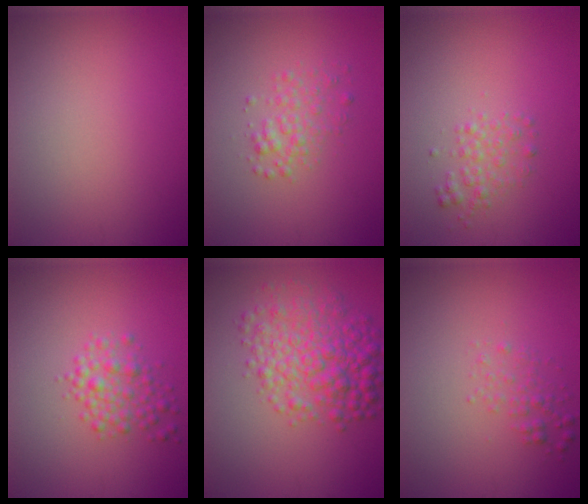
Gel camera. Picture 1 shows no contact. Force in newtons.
{"total": 2.1, "press": 2.1, "slide": 0.1}
{"total": 1.8, "press": 1.8, "slide": 0.0}
{"total": 2.8, "press": 2.8, "slide": 0.1}
{"total": 6.1, "press": 6.1, "slide": 0.1}
{"total": 1.5, "press": 1.5, "slide": 0.0}